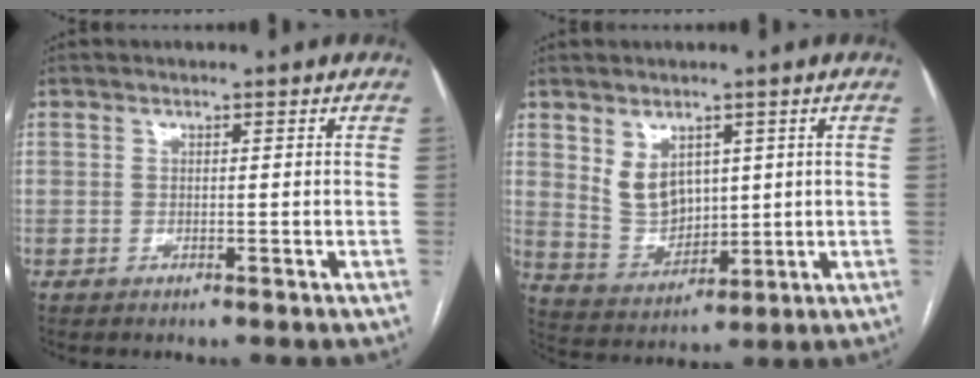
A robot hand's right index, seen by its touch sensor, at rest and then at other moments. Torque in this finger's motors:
{"motor_torque": [0.08, 0.08, 0.23, 0.03]}